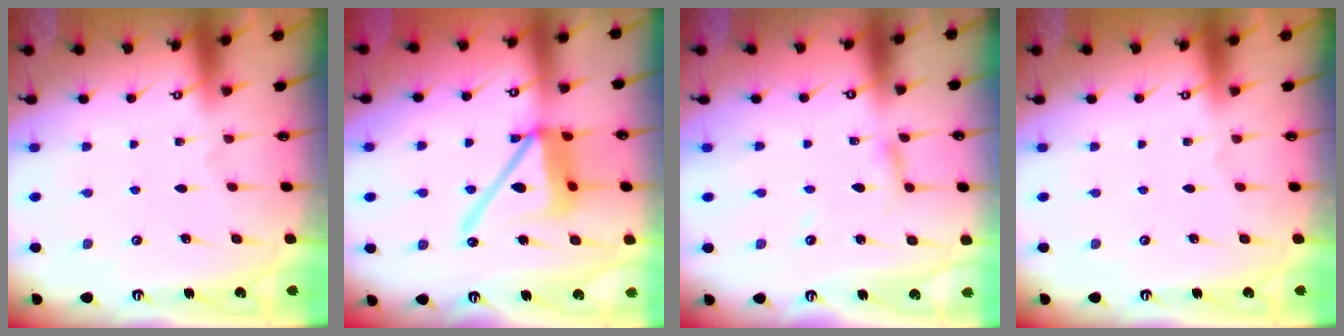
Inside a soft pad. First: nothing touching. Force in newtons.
{"total": 15.5, "press": 15.4, "slide": 1.9}
{"total": 3.4, "press": 3.4, "slide": 0.3}
{"total": 0.0}